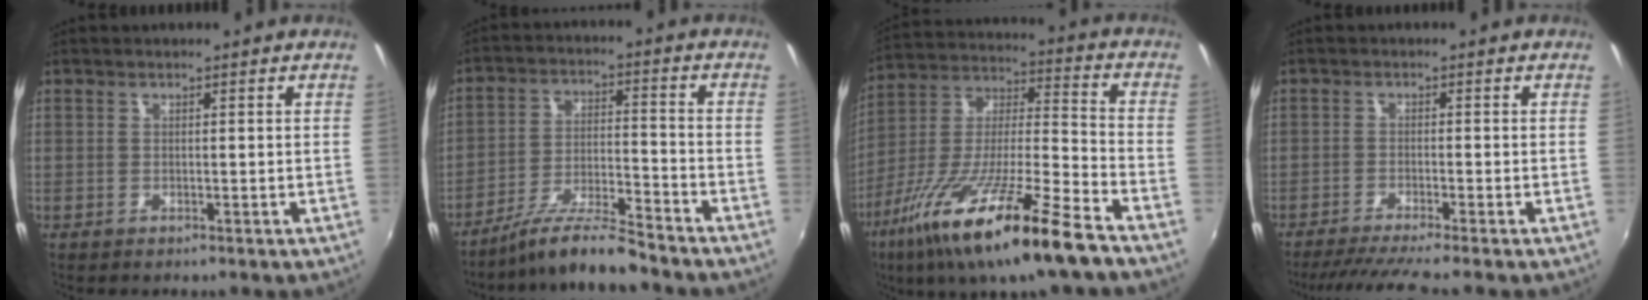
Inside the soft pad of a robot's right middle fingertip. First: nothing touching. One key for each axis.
{"total": 9.7, "fx": -8.7, "fy": 0.0, "fz": 4.2, "tx": -0.084, "ty": 0.009, "tz": -0.159}
{"total": 22.7, "fx": -14.1, "fy": 2.4, "fz": 17.6, "tx": -0.321, "ty": -0.042, "tz": -0.252}
{"total": 6.9, "fx": -6.0, "fy": -1.2, "fz": 3.2, "tx": -0.076, "ty": -0.021, "tz": -0.099}